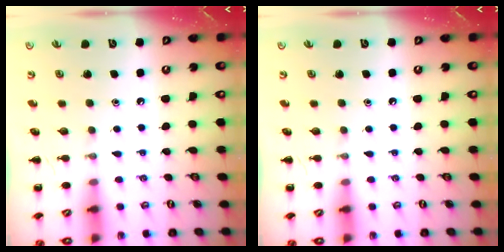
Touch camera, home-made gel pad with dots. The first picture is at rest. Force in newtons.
{"total": 0.0}